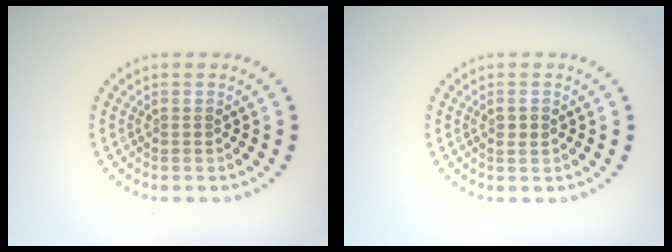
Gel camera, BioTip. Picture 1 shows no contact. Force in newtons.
{"total": 1.0, "press": 1.0, "slide": 0.3}